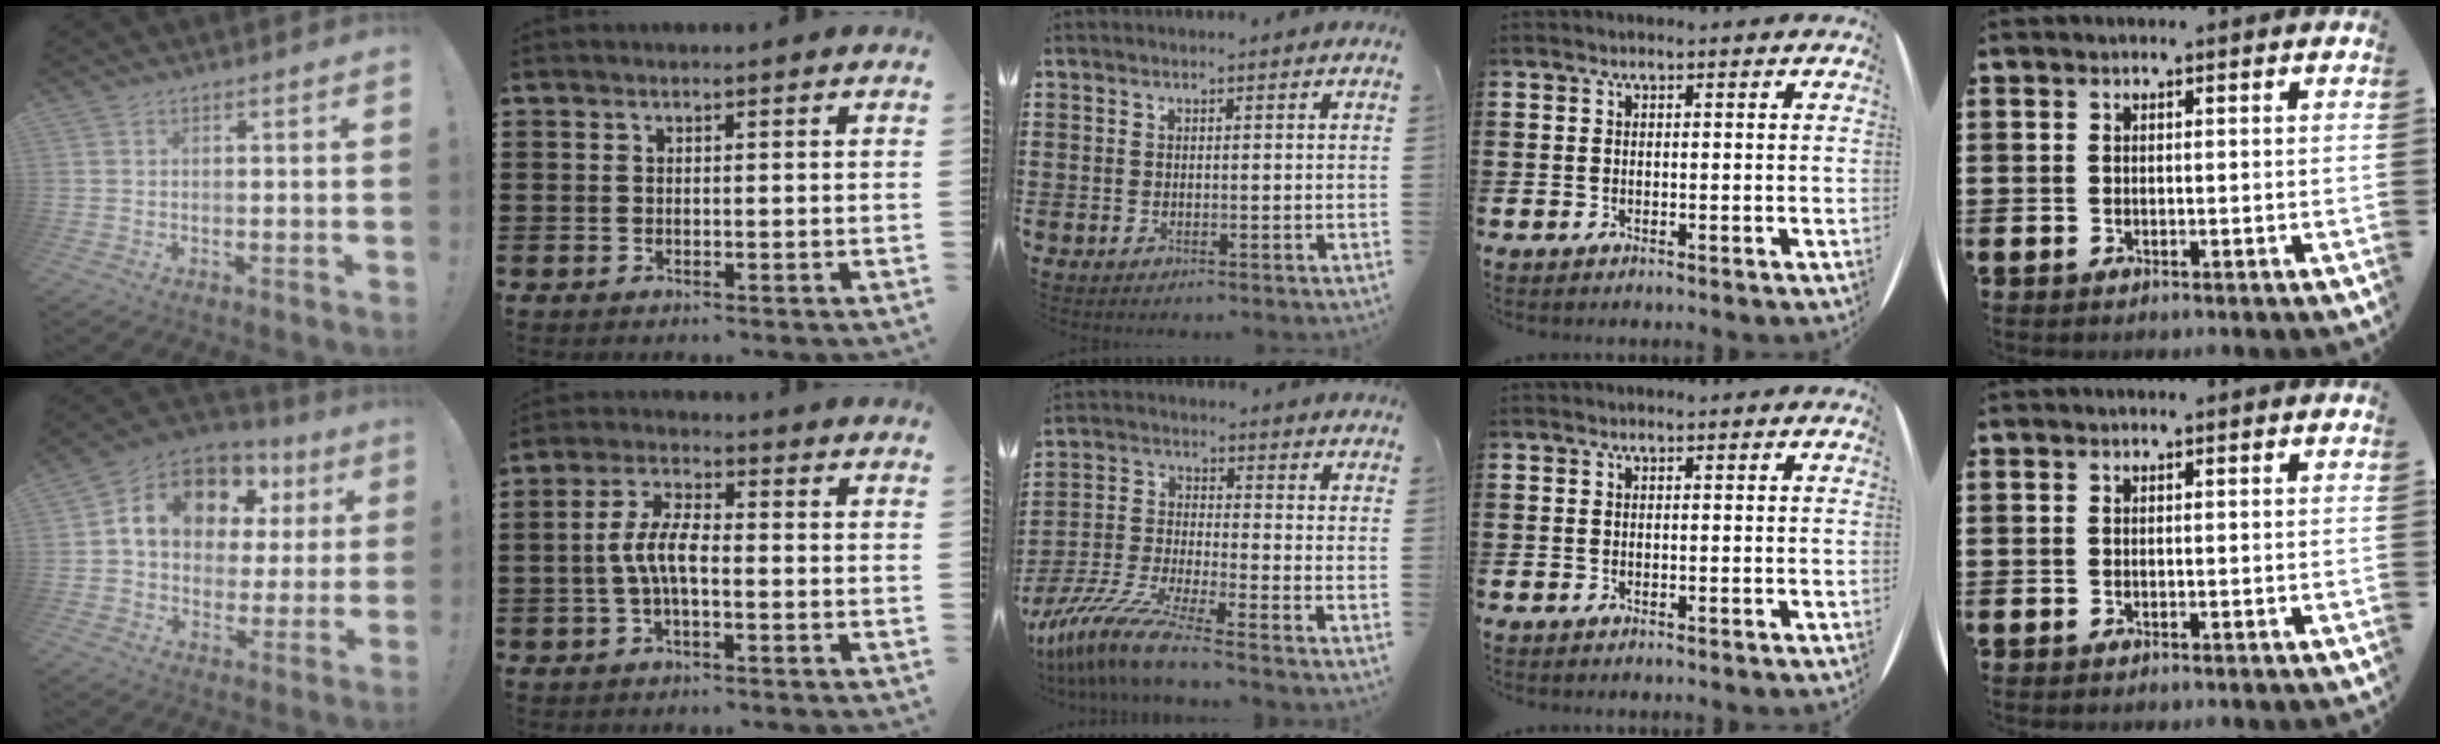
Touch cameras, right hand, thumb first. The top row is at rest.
{"thumb": {"total": 15.1, "force": [6.6, 10.6, 8.5], "torque": [-0.137, -0.032, 0.125]}, "index": {"total": 6.3, "force": [-0.9, 2.4, 5.7], "torque": [-0.129, 0.000, -0.025]}, "middle": {"total": 9.4, "force": [-8.1, -0.1, 4.8], "torque": [-0.107, -0.009, -0.164]}}